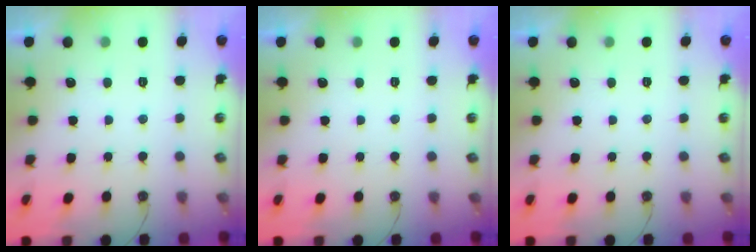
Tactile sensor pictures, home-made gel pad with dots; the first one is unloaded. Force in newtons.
{"total": 0.0}
{"total": 0.0}